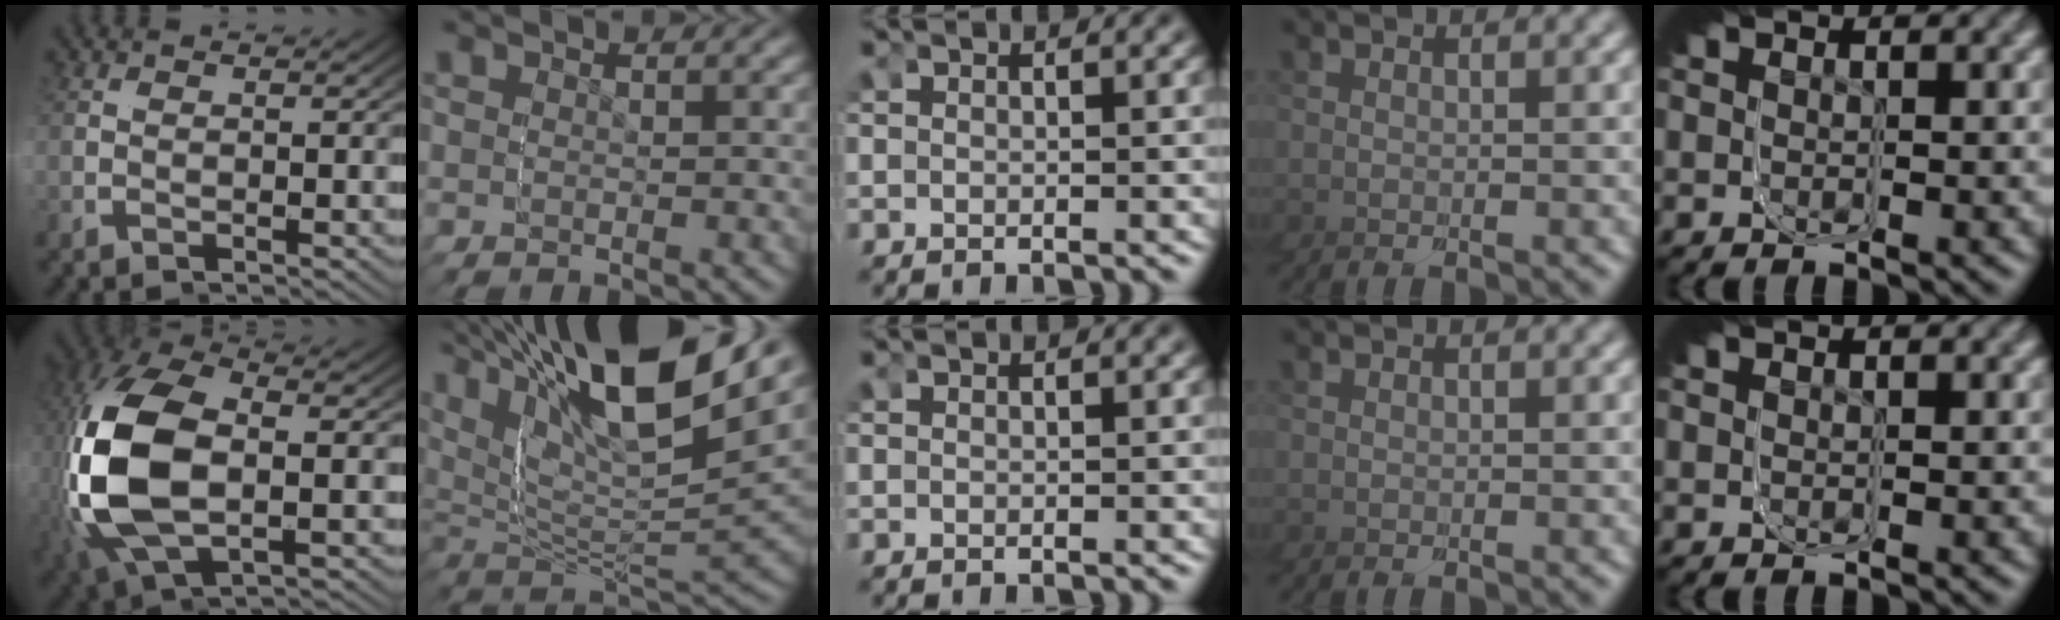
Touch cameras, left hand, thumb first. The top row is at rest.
{"thumb": {"total": 15.8, "force": [-1.2, 9.3, 12.7], "torque": [-0.304, -0.041, 0.001]}, "index": {"total": 13.1, "force": [7.7, 7.2, 7.8], "torque": [-0.161, 0.023, 0.104]}}